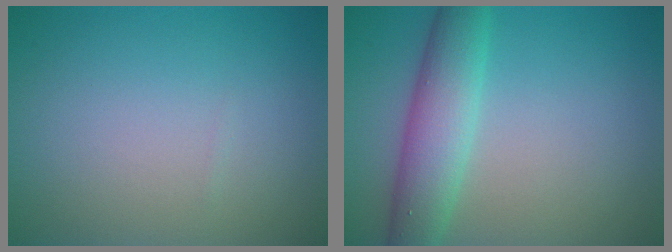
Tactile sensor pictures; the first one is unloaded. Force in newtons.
{"total": 5.5, "press": 5.5, "slide": 0.1}